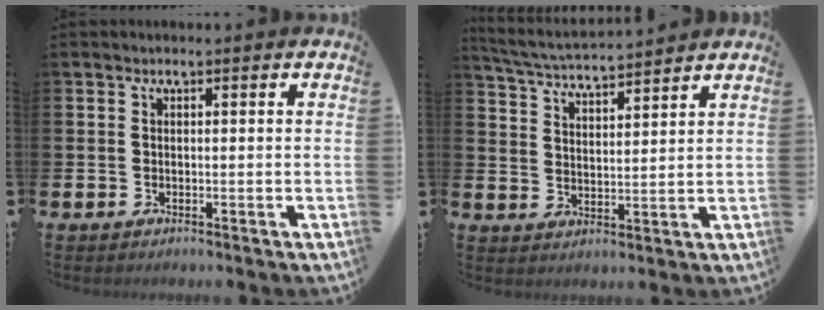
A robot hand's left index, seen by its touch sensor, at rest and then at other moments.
{"total": 4.7, "force": [4.6, 0.0, 0.8], "torque": [-0.036, -0.032, 0.080]}